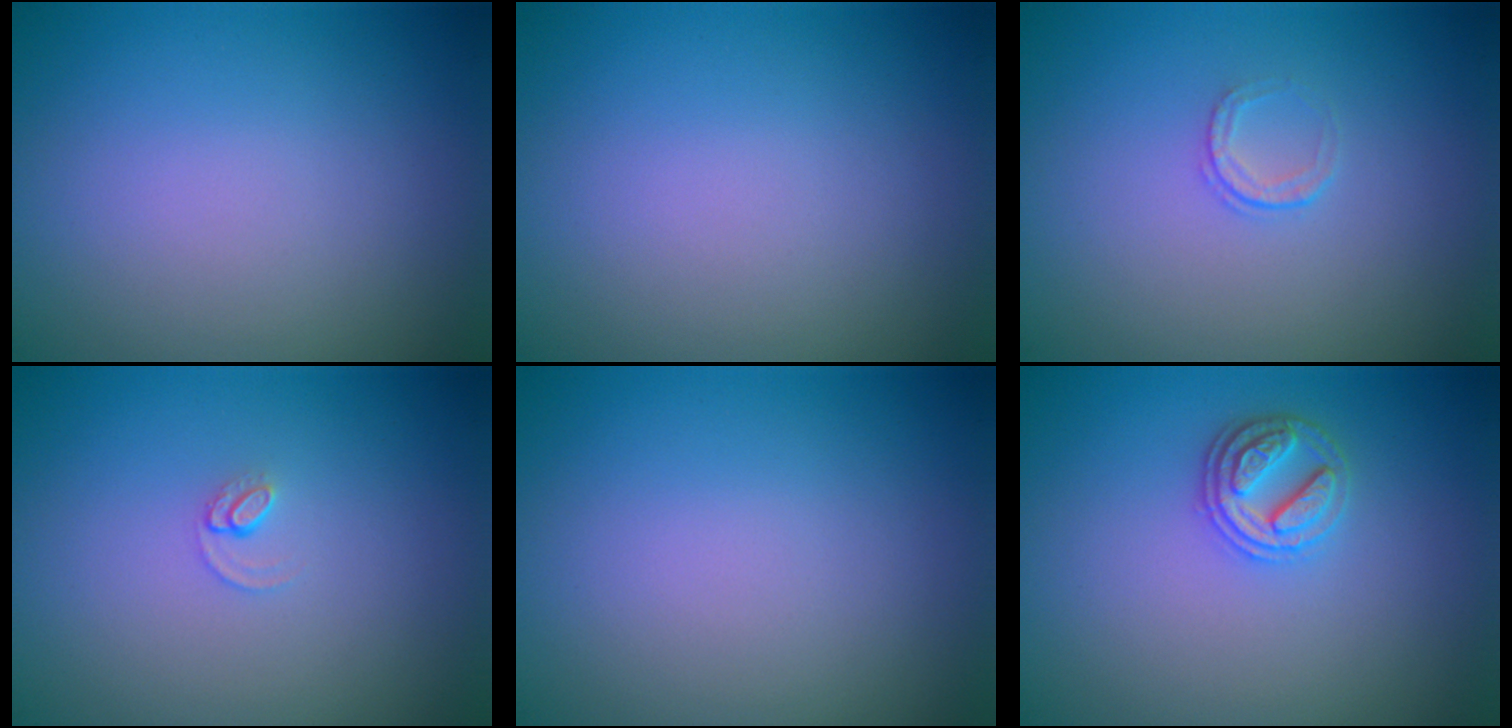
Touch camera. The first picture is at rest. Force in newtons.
{"total": 0.0}
{"total": 1.0, "press": 0.7, "slide": 0.7}
{"total": 0.9, "press": 0.4, "slide": 0.8}
{"total": 0.0}
{"total": 2.9, "press": 2.8, "slide": 0.7}